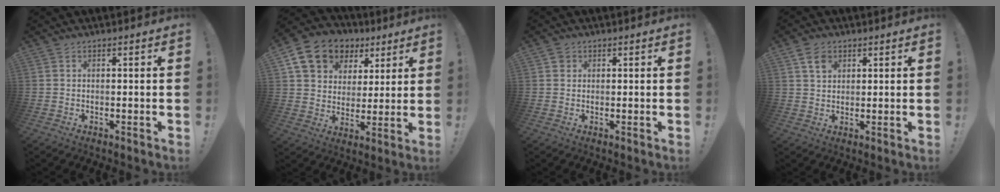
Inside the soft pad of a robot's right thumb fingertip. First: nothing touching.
{"total": 14.5, "force": [7.6, 10.8, 5.8], "torque": [-0.094, -0.034, 0.151]}
{"total": 1.5, "force": [0.8, 1.2, 0.4], "torque": [-0.001, -0.001, 0.014]}
{"total": 5.0, "force": [2.7, 3.7, 2.1], "torque": [-0.025, -0.006, 0.048]}